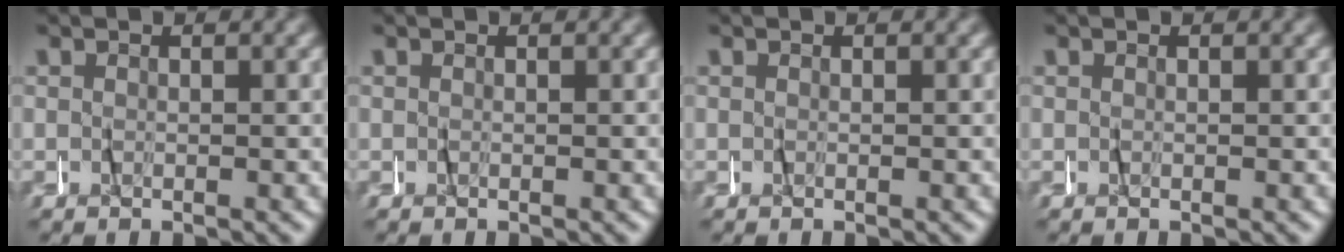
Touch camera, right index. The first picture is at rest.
{"total": 0.0}
{"total": 0.0}
{"total": 0.0}